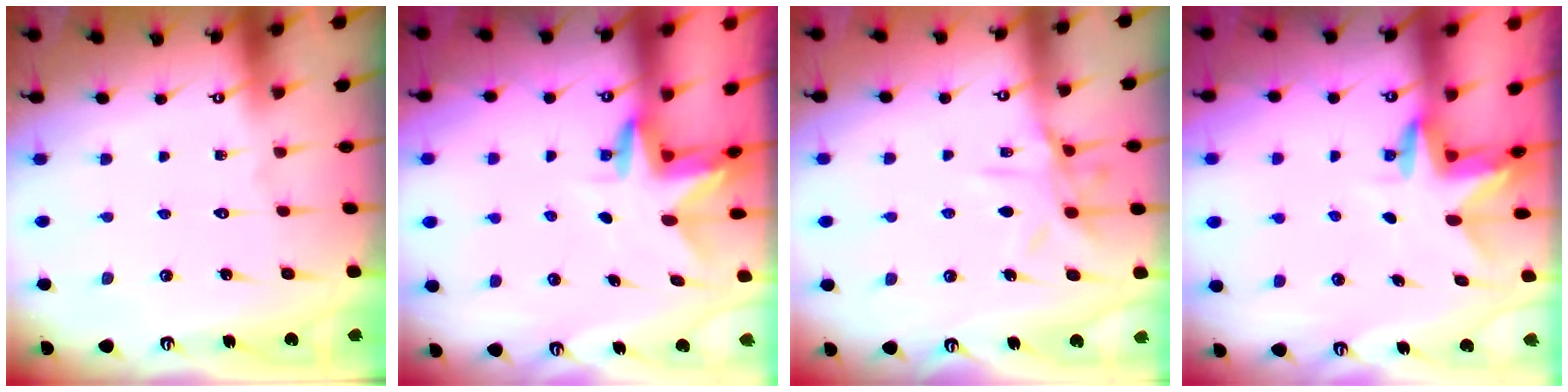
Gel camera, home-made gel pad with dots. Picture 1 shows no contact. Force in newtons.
{"total": 3.2, "press": 3.2, "slide": 0.2}
{"total": 10.4, "press": 10.4, "slide": 0.9}
{"total": 2.9, "press": 2.9, "slide": 0.1}